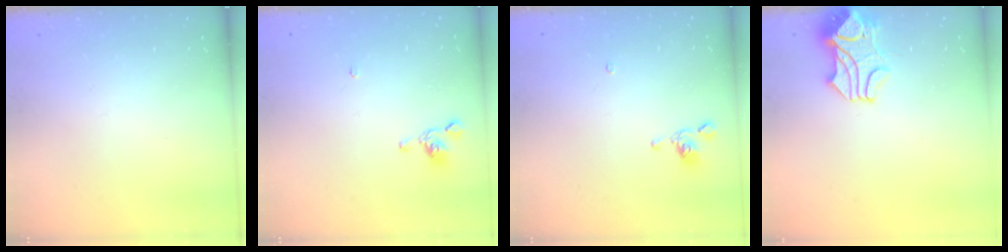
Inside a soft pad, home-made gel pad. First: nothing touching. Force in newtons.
{"total": 2.0, "press": 2.0, "slide": 0.3}
{"total": 1.1, "press": 1.1, "slide": 0.3}
{"total": 2.4, "press": 2.1, "slide": 1.2}